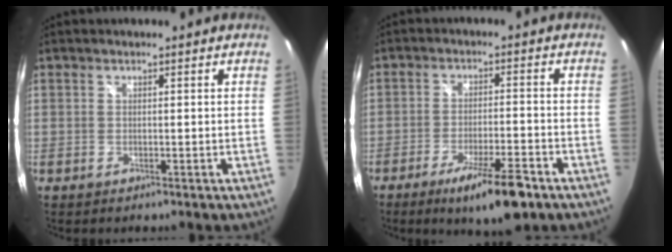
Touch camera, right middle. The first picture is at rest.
{"total": 10.9, "force": [-7.1, 1.9, 8.0], "torque": [-0.145, -0.016, -0.112]}